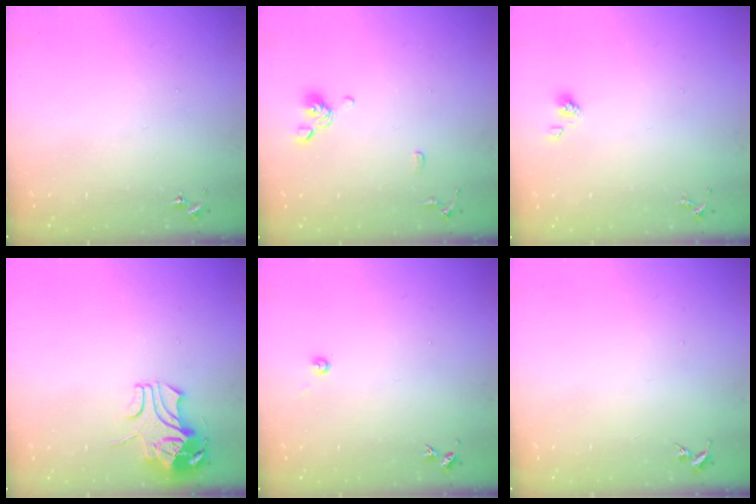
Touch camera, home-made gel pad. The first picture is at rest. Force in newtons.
{"total": 8.8, "press": 8.6, "slide": 2.0}
{"total": 4.6, "press": 4.1, "slide": 2.2}
{"total": 9.2, "press": 9.1, "slide": 1.2}
{"total": 2.7, "press": 2.7, "slide": 0.2}
{"total": 0.0}